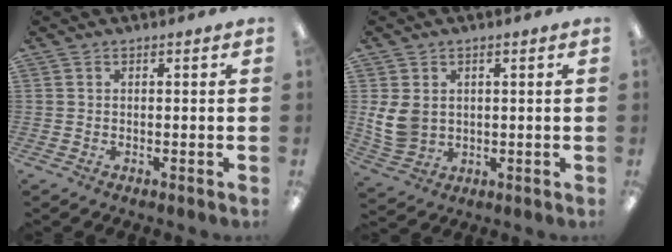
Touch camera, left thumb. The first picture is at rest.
{"total": 7.3, "force": [1.3, 5.8, 4.2], "torque": [-0.101, 0.002, 0.026]}